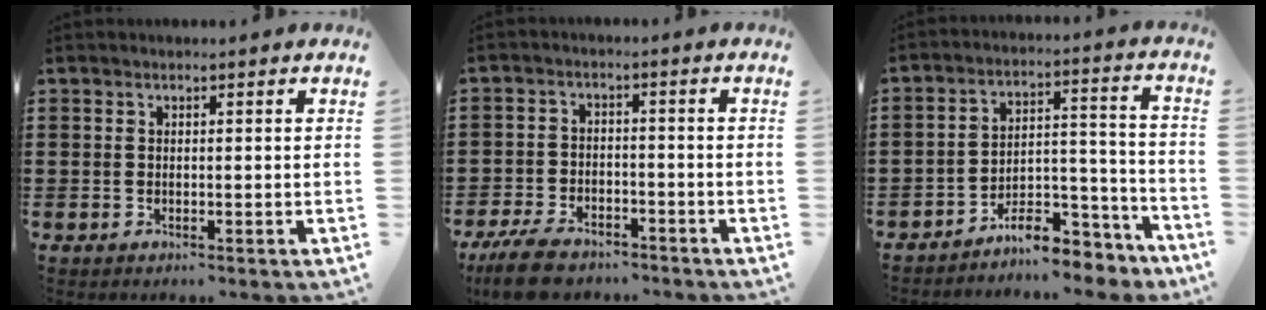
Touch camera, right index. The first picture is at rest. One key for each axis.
{"total": 5.5, "fx": -4.8, "fy": 1.5, "fz": 2.0, "tx": -0.052, "ty": 0.004, "tz": -0.097}
{"total": 8.6, "fx": -7.8, "fy": 2.3, "fz": 2.8, "tx": -0.031, "ty": 0.030, "tz": -0.145}